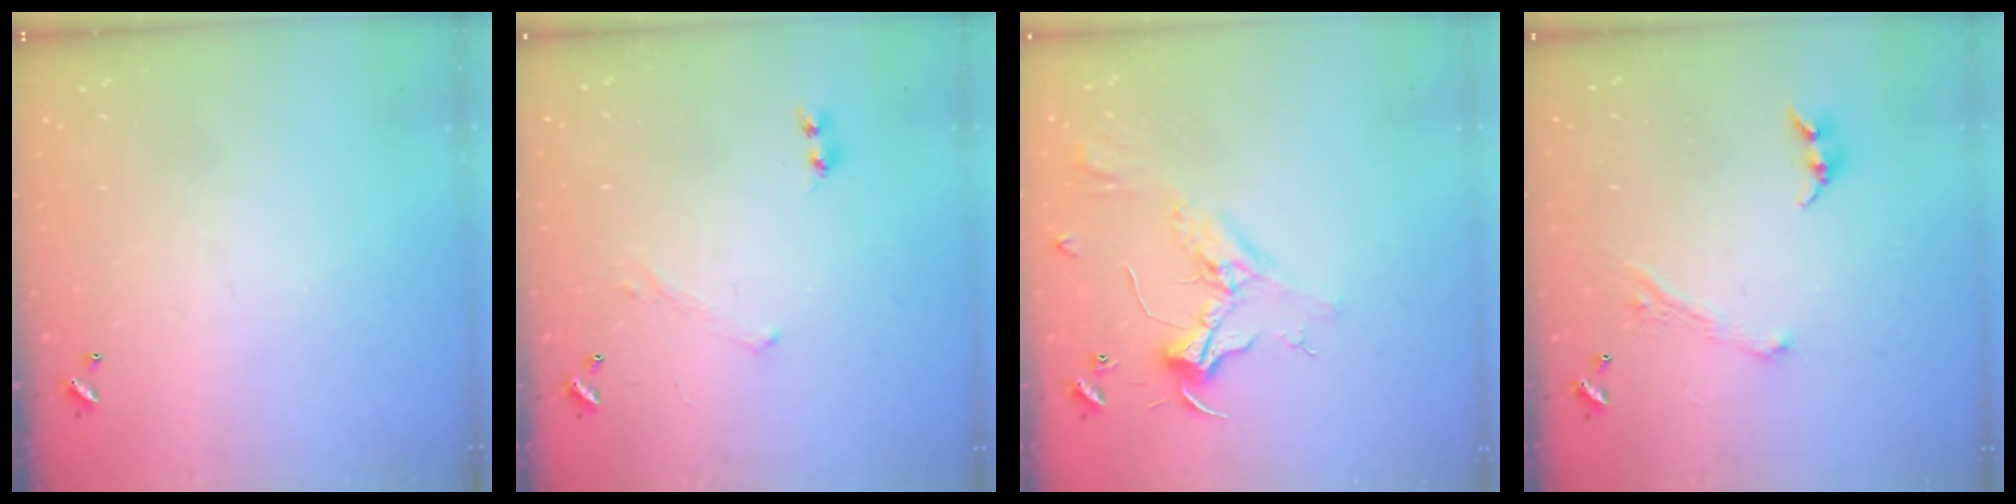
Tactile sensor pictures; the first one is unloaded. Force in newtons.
{"total": 0.7, "press": 0.7, "slide": 0.3}
{"total": 2.4, "press": 2.3, "slide": 0.7}
{"total": 2.8, "press": 2.8, "slide": 0.1}